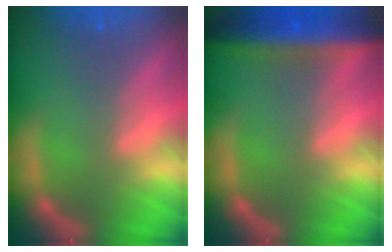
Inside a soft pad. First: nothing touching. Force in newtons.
{"total": 9.0}